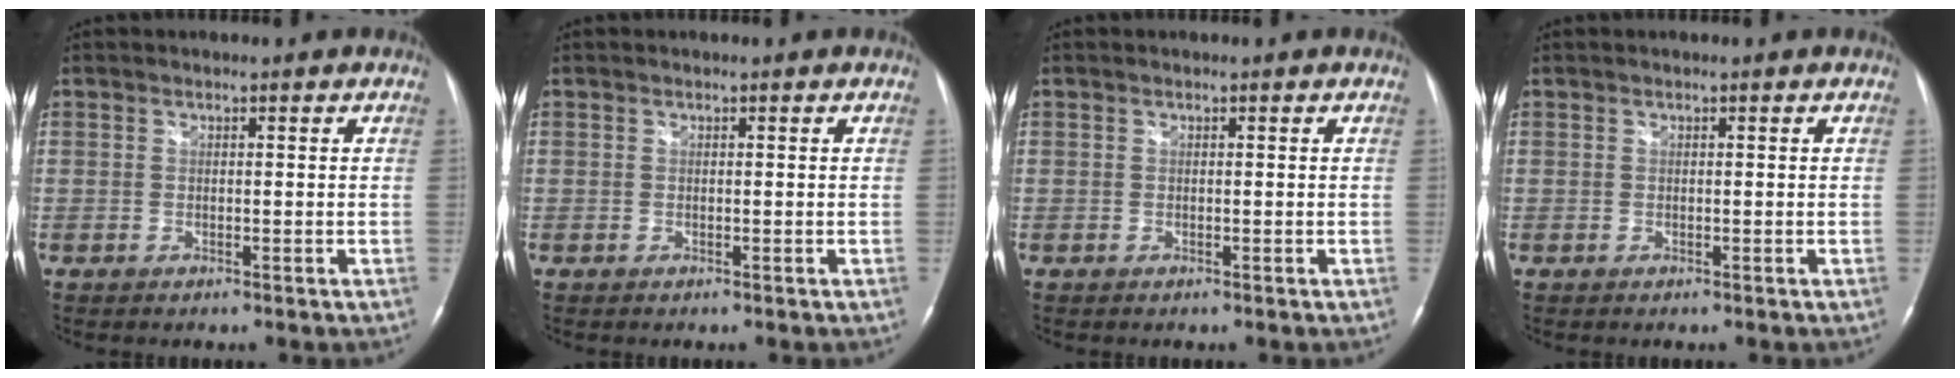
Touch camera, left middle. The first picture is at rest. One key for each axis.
{"total": 0.0}
{"total": 0.0}
{"total": 0.0}